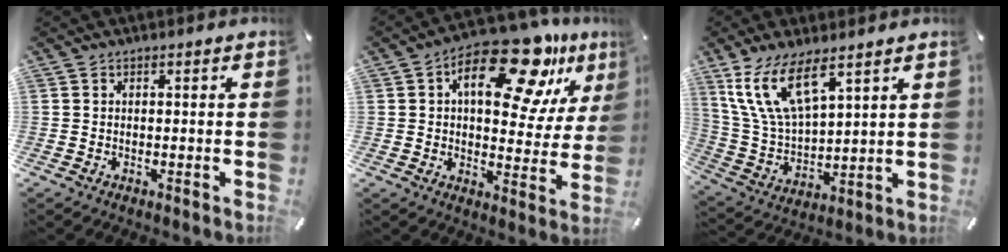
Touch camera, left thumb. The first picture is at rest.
{"total": 19.5, "force": [11.2, 9.3, 13.0], "torque": [-0.175, -0.069, 0.179]}
{"total": 14.3, "force": [8.9, 6.0, 9.4], "torque": [-0.230, -0.028, 0.160]}